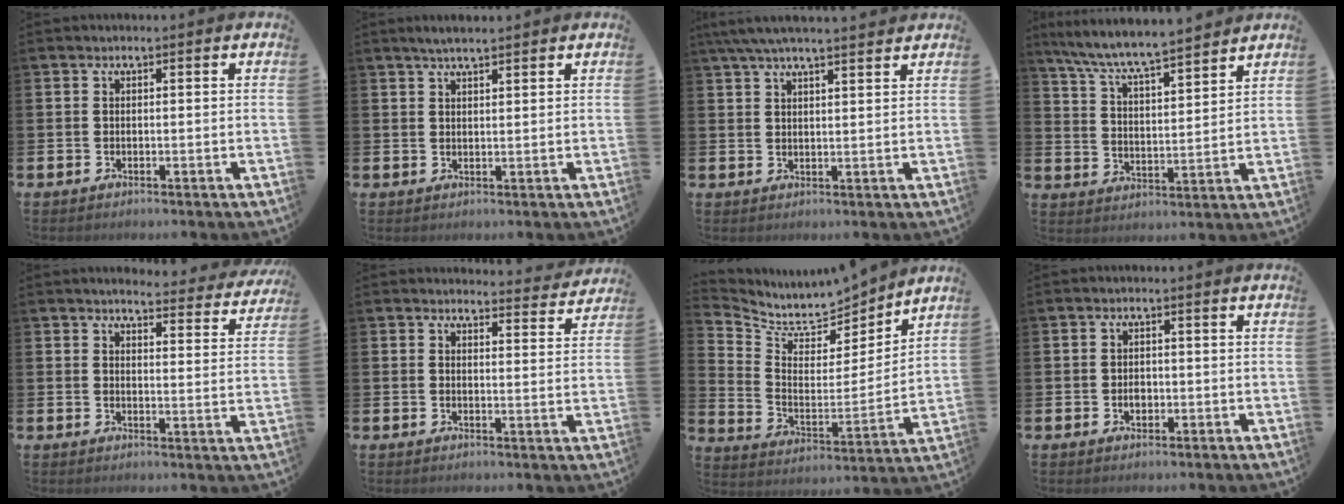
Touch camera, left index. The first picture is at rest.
{"total": 2.9, "force": [2.6, 0.5, 1.3], "torque": [-0.016, -0.006, 0.043]}
{"total": 5.2, "force": [4.7, 0.4, 2.1], "torque": [-0.047, -0.012, 0.086]}
{"total": 7.5, "force": [7.2, 0.2, 2.2], "torque": [-0.071, -0.053, 0.124]}
{"total": 3.8, "force": [3.8, 0.1, 0.3], "torque": [-0.006, -0.035, 0.061]}
{"total": 3.5, "force": [3.5, 0.3, 0.0], "torque": [0.015, -0.031, 0.058]}
{"total": 6.9, "force": [6.7, 1.8, 0.6], "torque": [-0.051, -0.061, 0.113]}
{"total": 1.8, "force": [-0.3, 1.3, 1.2], "torque": [-0.015, 0.003, -0.009]}